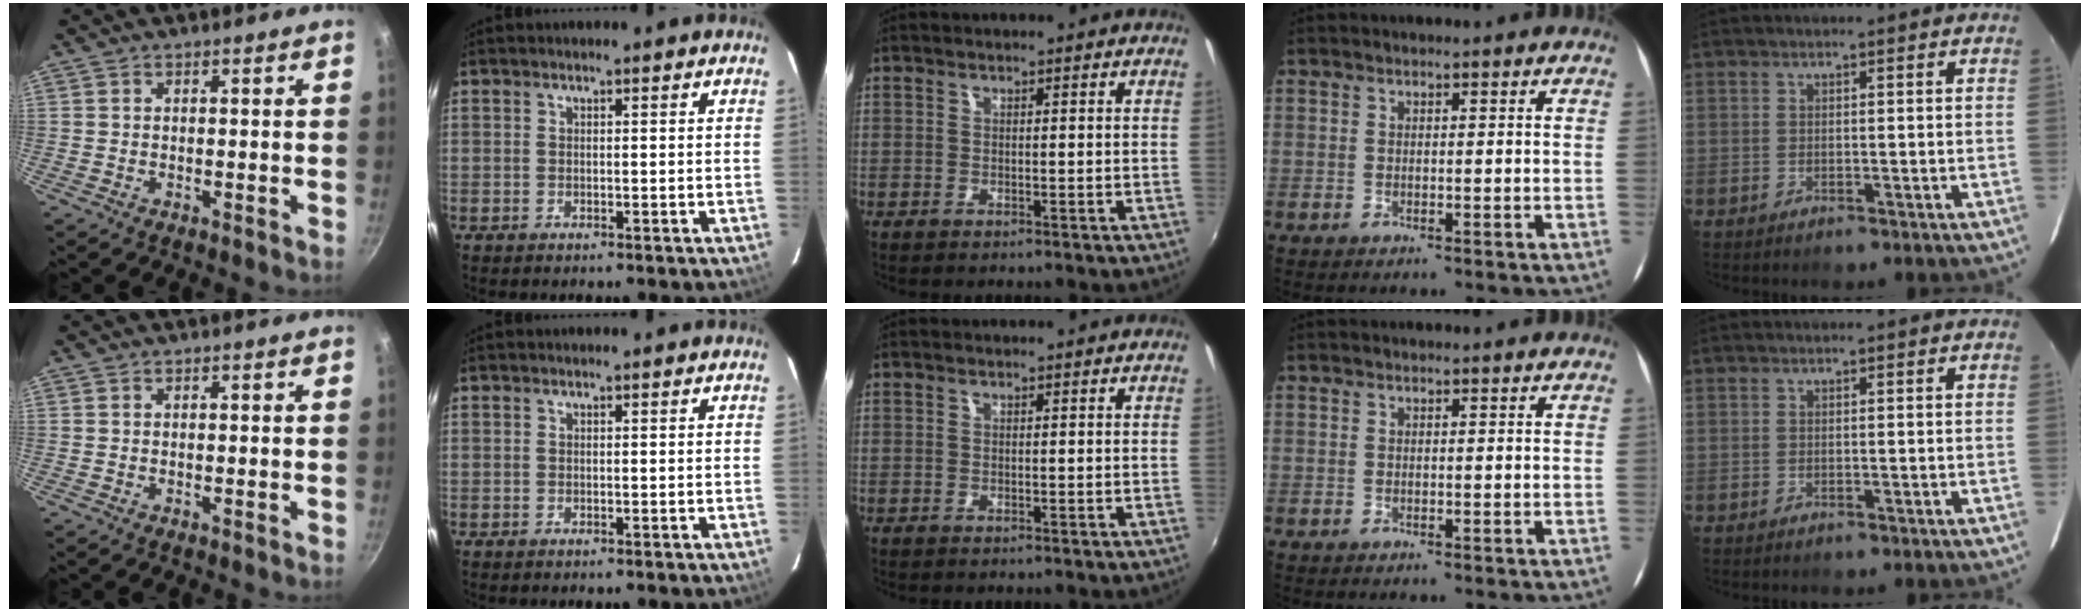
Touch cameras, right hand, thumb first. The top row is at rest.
{}